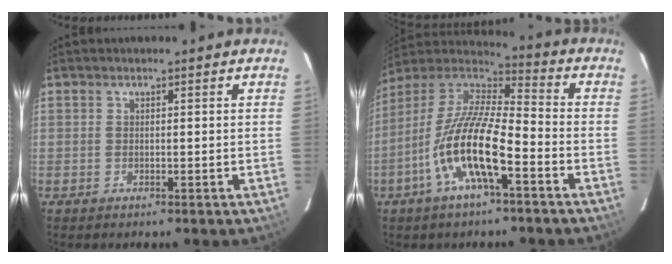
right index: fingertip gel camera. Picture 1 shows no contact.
{"total": 16.2, "force": [-6.7, 4.1, 14.2], "torque": [-0.275, -0.012, -0.136]}